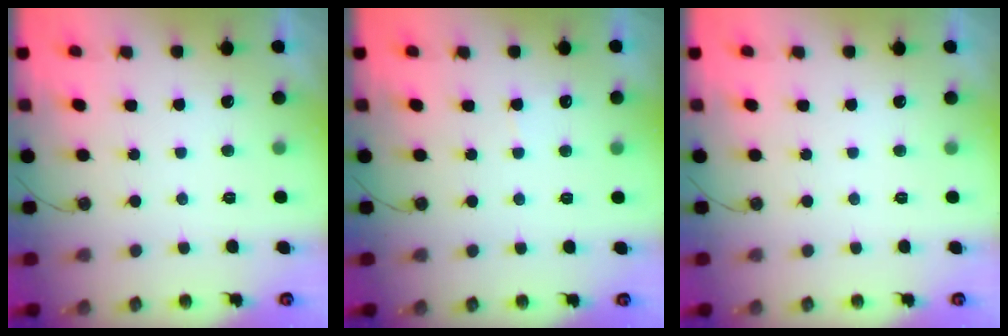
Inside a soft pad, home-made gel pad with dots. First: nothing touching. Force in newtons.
{"total": 3.2, "press": 3.2, "slide": 0.4}
{"total": 0.0}